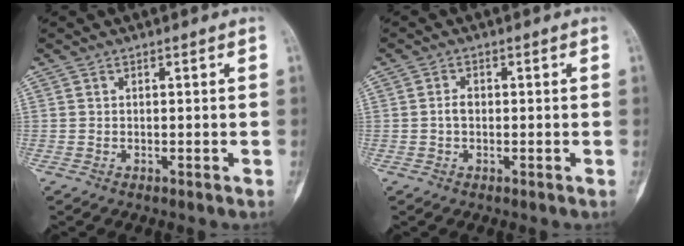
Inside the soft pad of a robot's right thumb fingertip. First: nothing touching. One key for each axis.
{"total": 1.8, "fx": -0.2, "fy": 1.2, "fz": 1.3, "tx": -0.022, "ty": 0.006, "tz": -0.006}